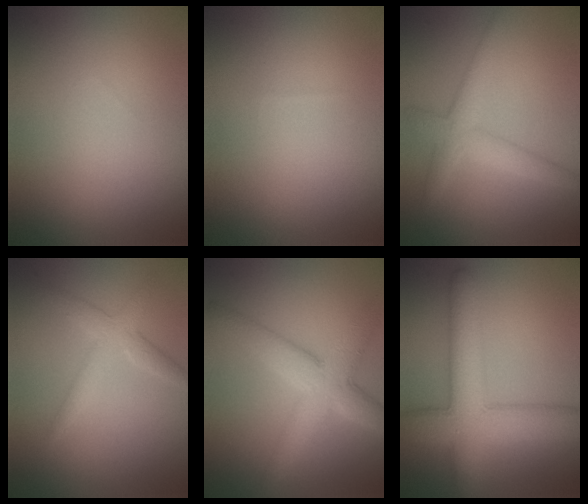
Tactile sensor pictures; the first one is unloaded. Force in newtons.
{"total": 0.0}
{"total": 3.0, "press": 3.0, "slide": 0.0}
{"total": 2.7, "press": 2.7, "slide": 0.1}
{"total": 5.6, "press": 5.6, "slide": 0.2}
{"total": 7.7, "press": 7.7, "slide": 0.2}